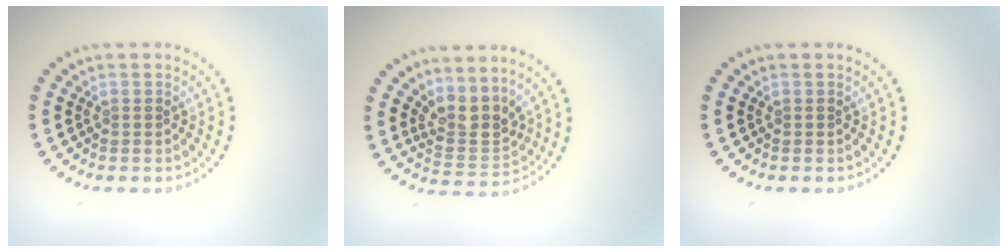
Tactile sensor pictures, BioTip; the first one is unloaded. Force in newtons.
{"total": 3.3, "press": 2.5, "slide": 2.1}
{"total": 0.0}